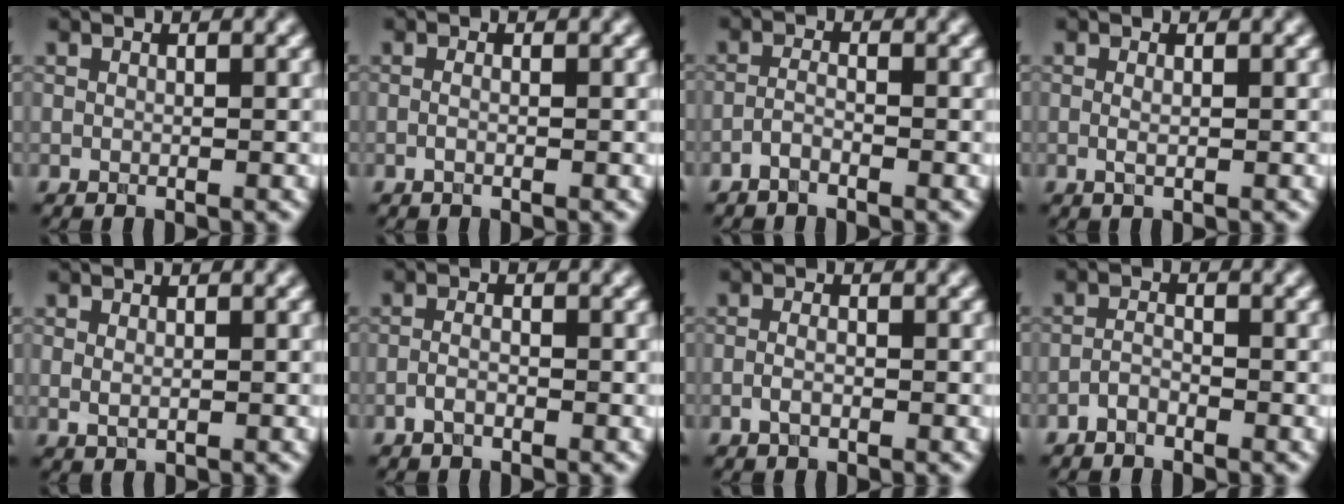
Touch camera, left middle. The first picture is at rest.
{"total": 0.7, "force": [-0.2, 0.2, 0.6], "torque": [-0.016, -0.005, -0.008]}
{"total": 1.5, "force": [-1.1, 0.4, 0.9], "torque": [-0.021, 0.004, -0.027]}
{"total": 0.9, "force": [0.0, 0.2, 0.9], "torque": [-0.019, -0.003, -0.002]}
{"total": 1.1, "force": [0.1, 0.6, 0.9], "torque": [-0.019, -0.002, 0.005]}
{"total": 1.4, "force": [-0.8, 0.5, 1.0], "torque": [-0.023, 0.002, -0.019]}
{"total": 1.4, "force": [-0.6, 0.7, 1.1], "torque": [-0.025, 0.000, -0.014]}
{"total": 1.4, "force": [-1.1, 0.5, 0.6], "torque": [-0.013, 0.005, -0.026]}